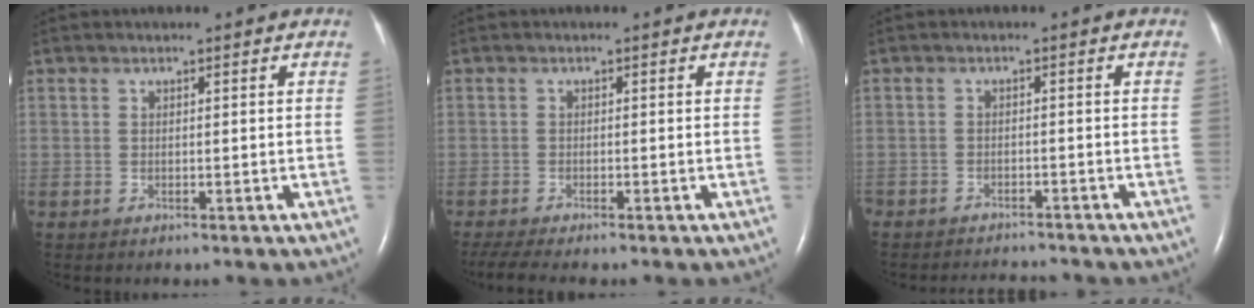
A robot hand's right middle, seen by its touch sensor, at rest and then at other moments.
{"total": 5.2, "force": [-4.3, 0.4, 2.8], "torque": [-0.051, -0.011, -0.072]}
{"total": 5.2, "force": [-5.1, 0.9, 0.7], "torque": [-0.009, -0.006, -0.072]}